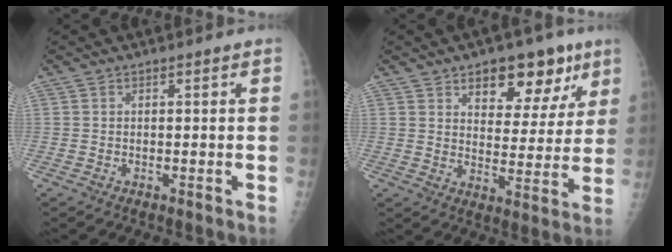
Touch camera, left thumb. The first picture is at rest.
{"total": 13.4, "force": [7.7, 7.4, 8.2], "torque": [-0.055, -0.035, 0.109]}